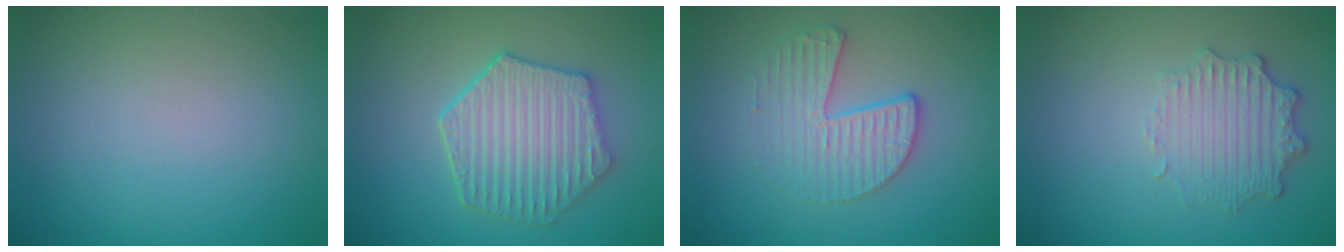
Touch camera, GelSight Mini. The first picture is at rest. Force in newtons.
{"total": 6.1, "press": 4.9, "slide": 3.7}
{"total": 3.5, "press": 2.8, "slide": 2.0}
{"total": 3.5, "press": 2.8, "slide": 2.1}